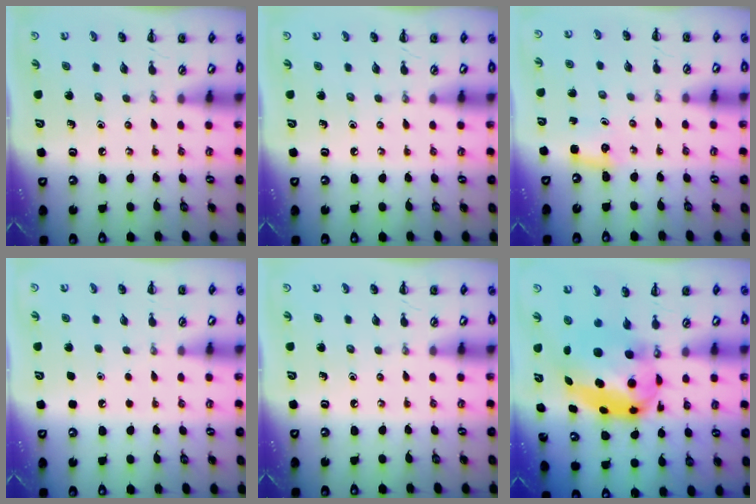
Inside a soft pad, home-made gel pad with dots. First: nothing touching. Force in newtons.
{"total": 0.0}
{"total": 2.8, "press": 2.6, "slide": 0.9}
{"total": 1.8, "press": 1.8, "slide": 0.1}
{"total": 0.0}
{"total": 9.2, "press": 8.8, "slide": 2.5}